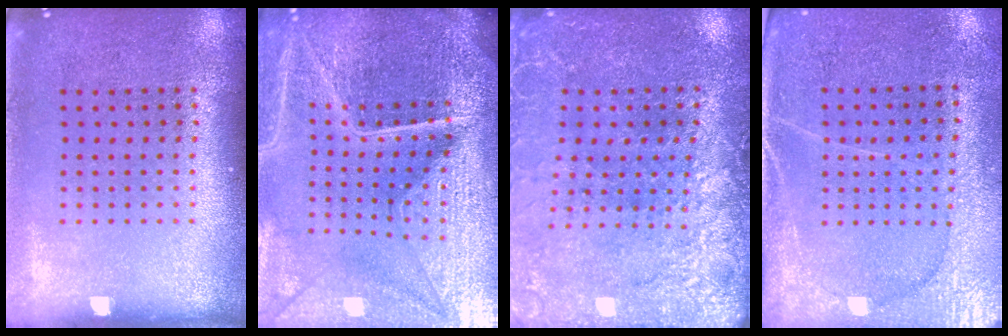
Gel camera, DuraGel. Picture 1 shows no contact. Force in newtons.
{"total": 6.1, "press": 5.5, "slide": 2.7}
{"total": 2.9, "press": 2.8, "slide": 0.4}
{"total": 3.1, "press": 2.8, "slide": 1.2}